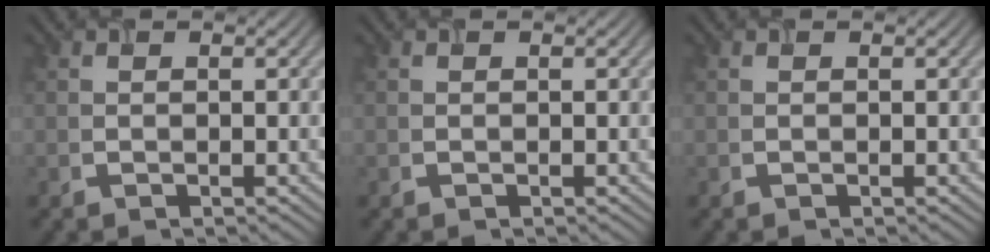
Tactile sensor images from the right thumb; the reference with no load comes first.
{"total": 0.0}
{"total": 0.0}